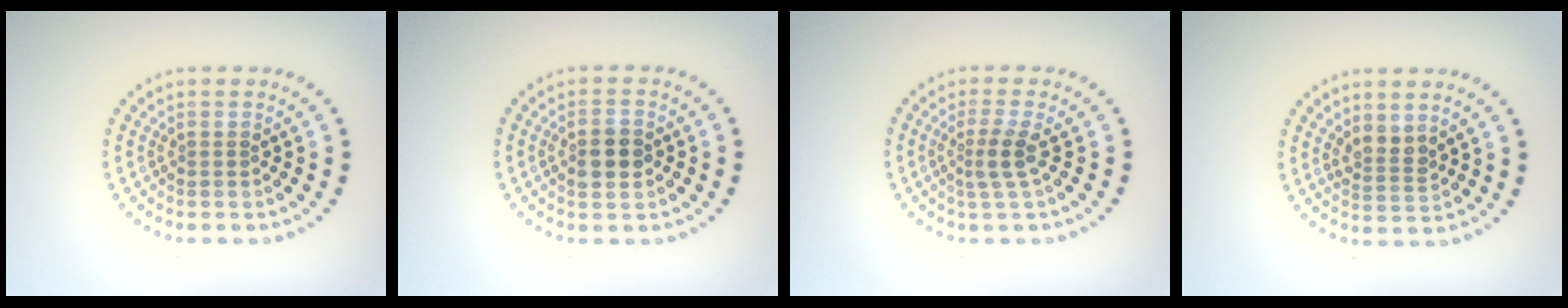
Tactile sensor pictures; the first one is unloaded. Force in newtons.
{"total": 2.8, "press": 2.8, "slide": 0.1}
{"total": 2.0, "press": 1.5, "slide": 1.3}
{"total": 2.1, "press": 1.7, "slide": 1.1}